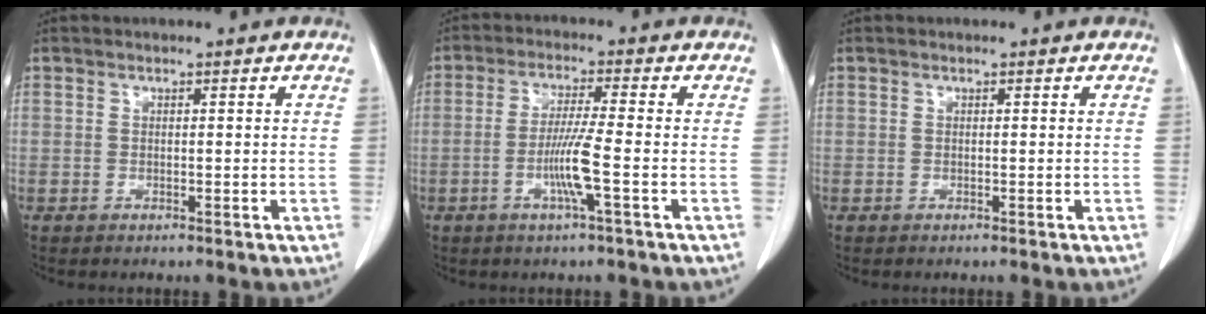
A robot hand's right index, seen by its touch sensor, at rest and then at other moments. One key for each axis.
{"total": 6.1, "fx": -1.9, "fy": -0.8, "fz": 5.8, "tx": -0.114, "ty": -0.005, "tz": -0.037}
{"total": 0.0}